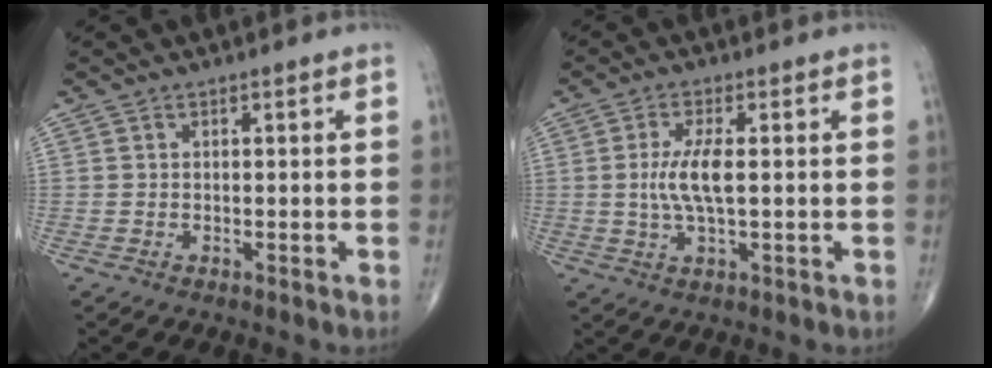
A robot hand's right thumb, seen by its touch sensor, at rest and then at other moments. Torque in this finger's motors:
{"motor_torque": [0.11, 0.05, 0.94, 0.11, 0.08]}